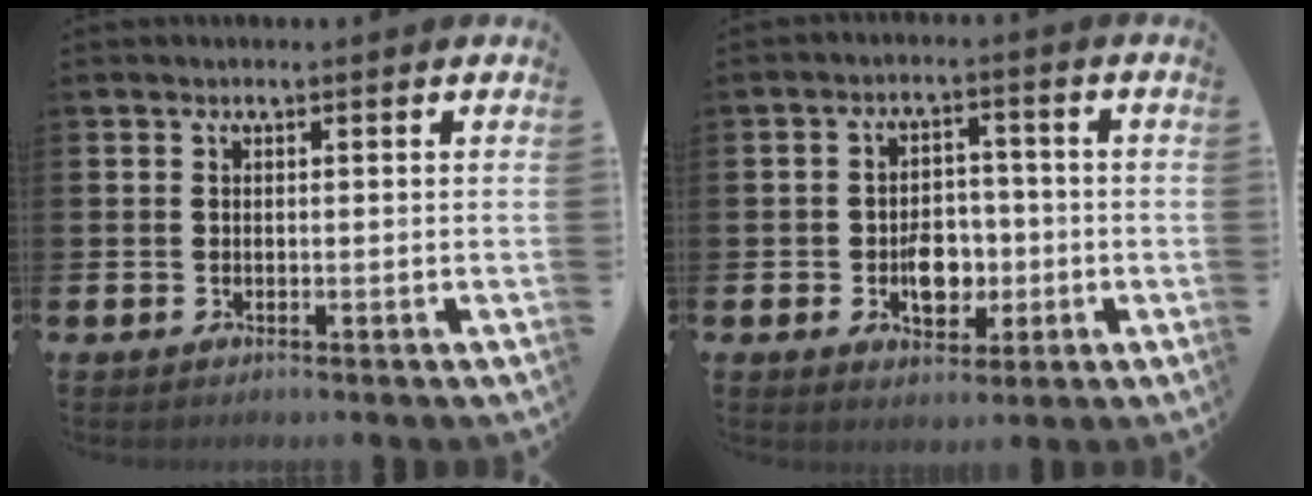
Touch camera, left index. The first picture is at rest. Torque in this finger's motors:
{"motor_torque": [0.94, 0.03, 0.56, 0.13]}